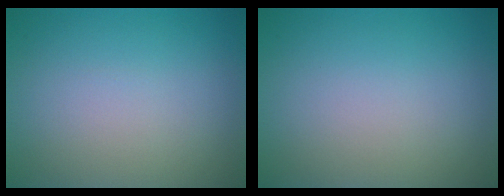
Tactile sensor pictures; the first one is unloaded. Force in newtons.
{"total": 0.0}